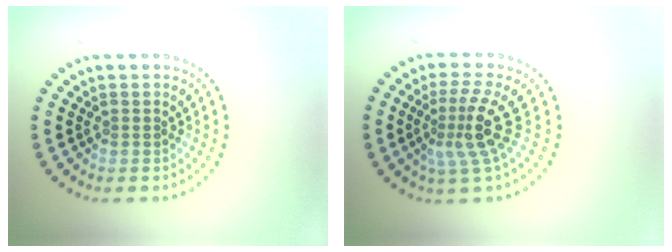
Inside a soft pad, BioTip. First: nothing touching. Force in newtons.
{"total": 3.9, "press": 2.6, "slide": 2.8}